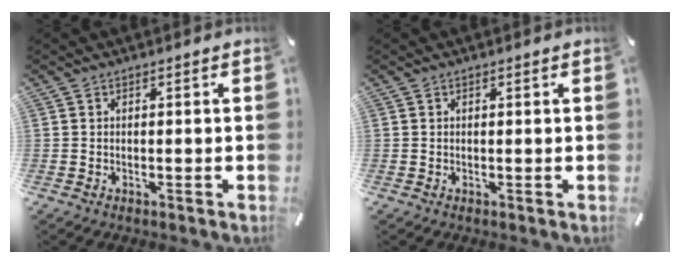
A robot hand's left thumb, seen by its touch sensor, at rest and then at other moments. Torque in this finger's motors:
{"motor_torque": [0.06, 0.22, 0.06, -0.15, 0.02]}